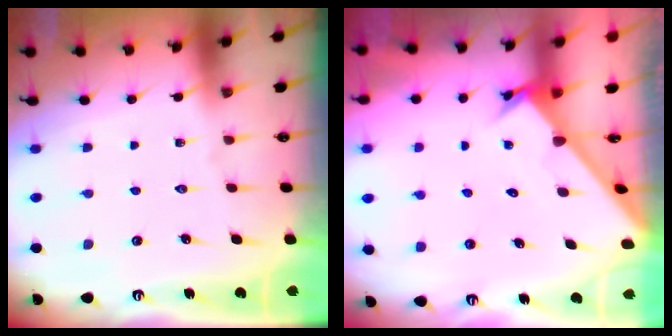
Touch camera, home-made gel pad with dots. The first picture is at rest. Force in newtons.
{"total": 2.4, "press": 2.4, "slide": 0.1}